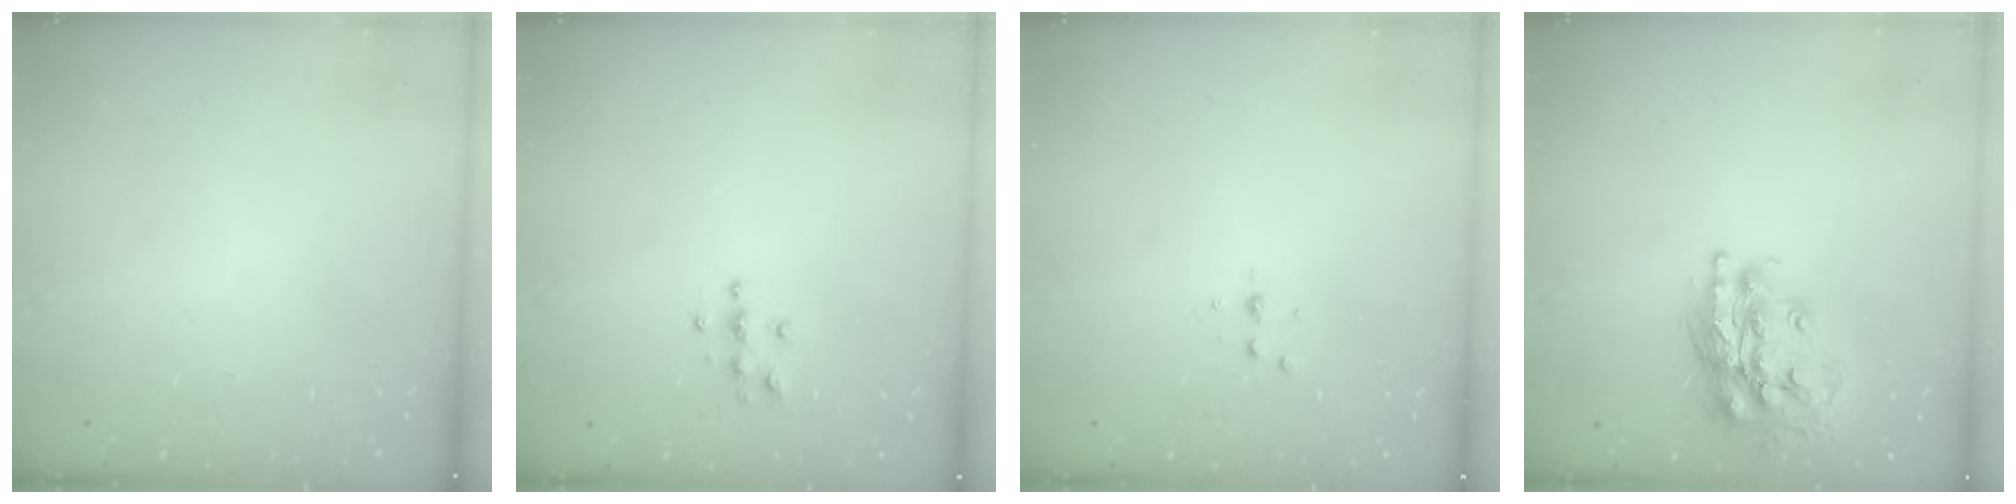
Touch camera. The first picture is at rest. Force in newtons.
{"total": 3.7, "press": 3.7, "slide": 0.4}
{"total": 3.5, "press": 3.5, "slide": 0.5}
{"total": 17.9, "press": 17.8, "slide": 1.9}